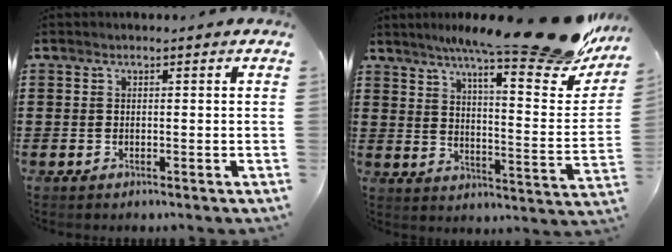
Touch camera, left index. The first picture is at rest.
{"total": 17.1, "force": [13.5, 1.2, 10.5], "torque": [-0.161, -0.084, 0.209]}